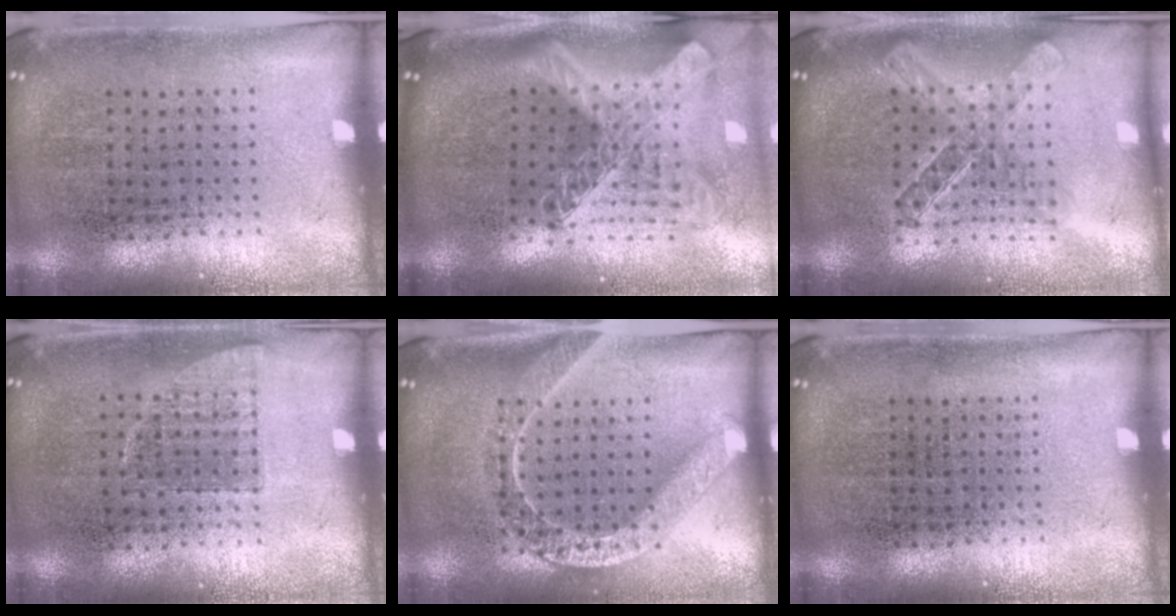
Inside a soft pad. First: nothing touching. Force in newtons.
{"total": 3.0, "press": 2.0, "slide": 2.2}
{"total": 2.1, "press": 1.7, "slide": 1.2}
{"total": 0.7, "press": 0.7, "slide": 0.2}
{"total": 1.8, "press": 1.7, "slide": 0.6}
{"total": 0.0}